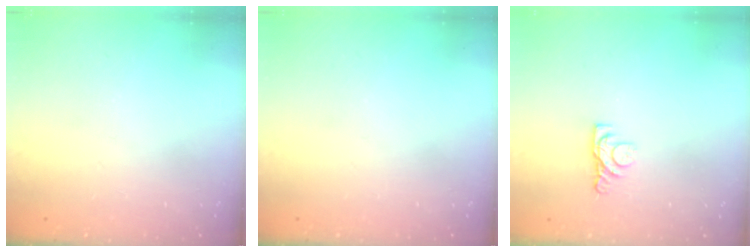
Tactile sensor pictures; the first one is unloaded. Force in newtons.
{"total": 0.0}
{"total": 5.4, "press": 5.4, "slide": 0.8}